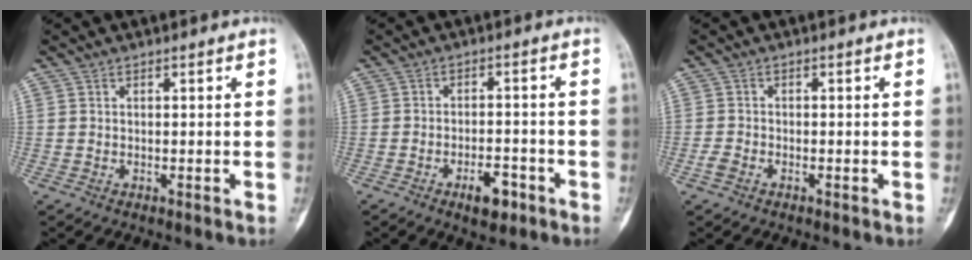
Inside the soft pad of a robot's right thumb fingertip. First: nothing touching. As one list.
[{"total": 5.4, "force": [-3.1, 2.4, 3.7], "torque": [-0.046, 0.017, -0.044]}, {"total": 1.8, "force": [-1.1, 1.1, 1.0], "torque": [-0.024, 0.003, -0.023]}]